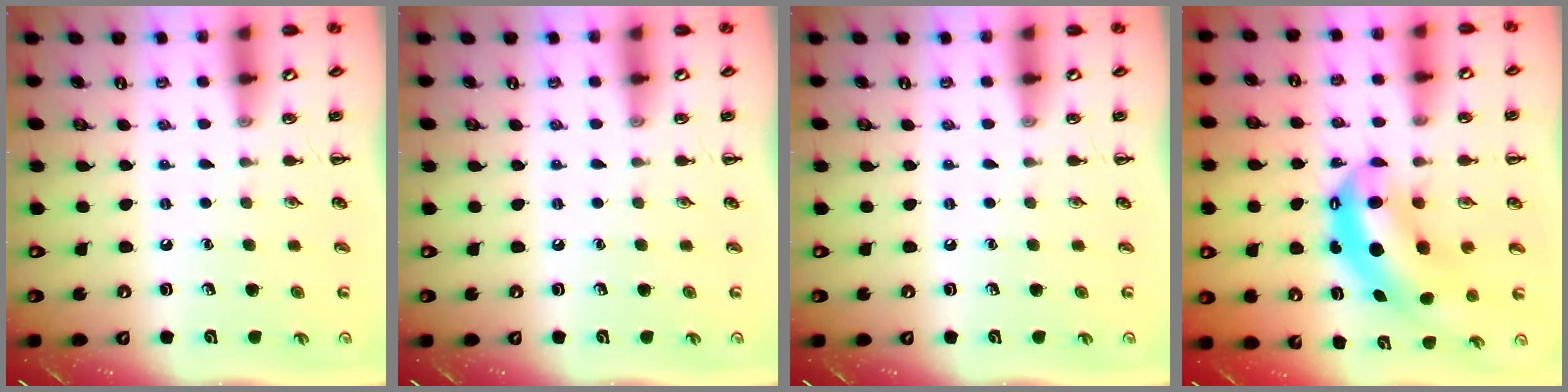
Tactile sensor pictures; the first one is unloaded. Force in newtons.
{"total": 0.0}
{"total": 0.0}
{"total": 9.4, "press": 9.2, "slide": 2.2}